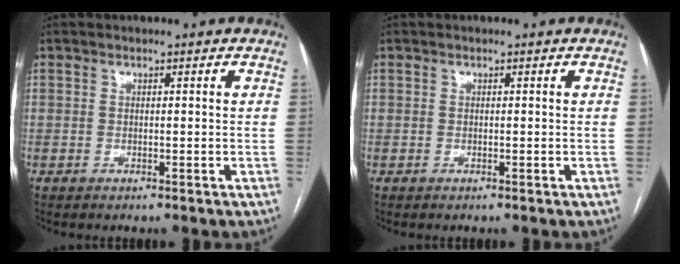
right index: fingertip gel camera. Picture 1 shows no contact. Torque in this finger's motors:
{"motor_torque": [0.00, 0.00, 0.00, 0.01]}